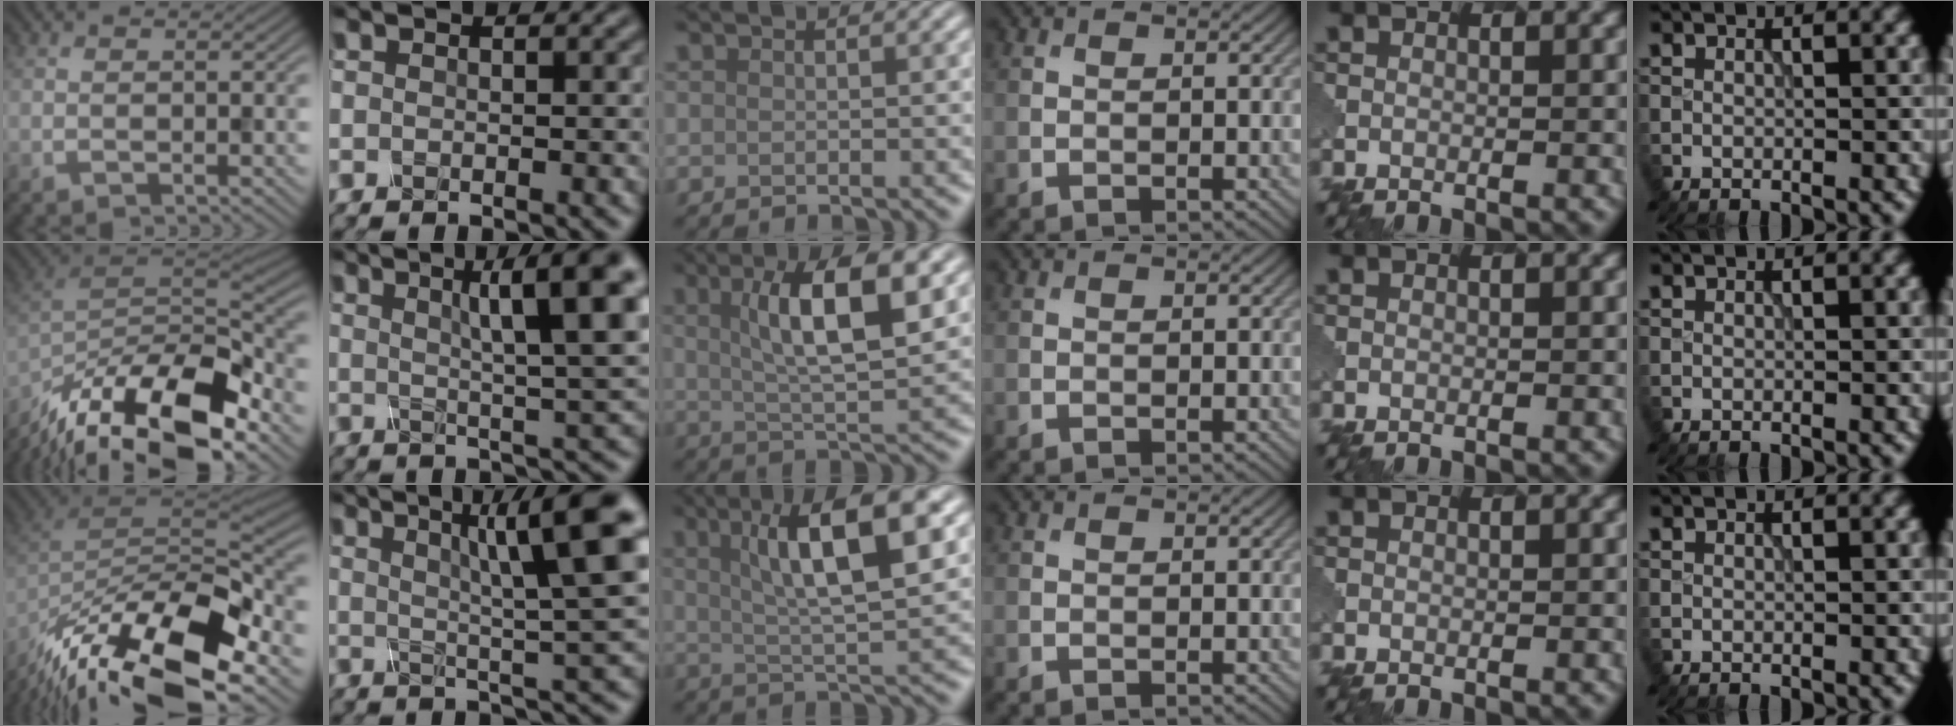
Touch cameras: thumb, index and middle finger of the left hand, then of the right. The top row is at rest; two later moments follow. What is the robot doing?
{"motion": "twist", "object": "rubiks cube"}